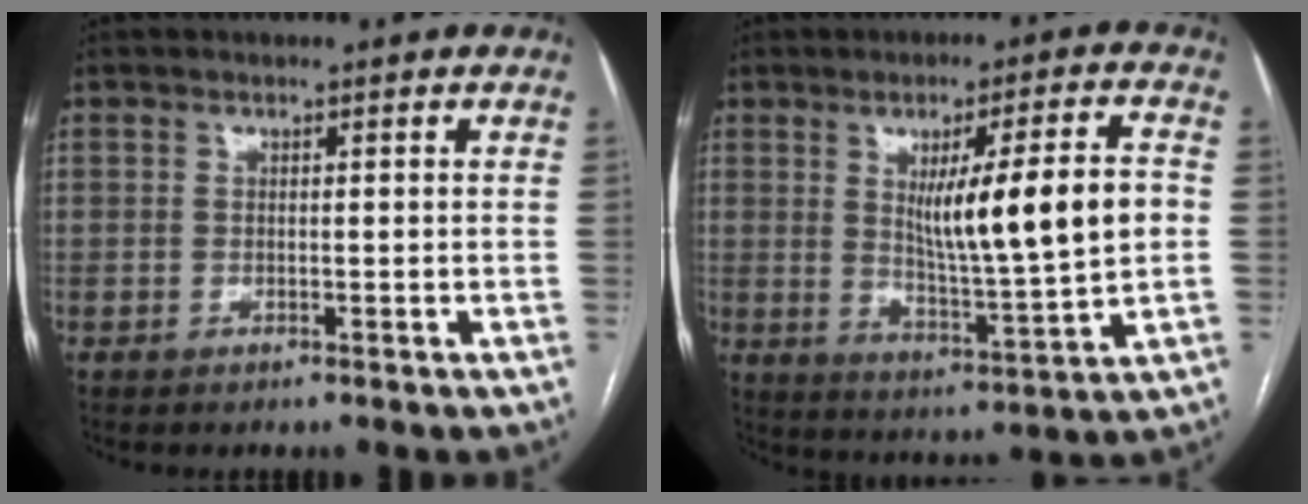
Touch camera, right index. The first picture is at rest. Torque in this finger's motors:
{"motor_torque": [0.74, -0.05, 0.52, 0.11]}